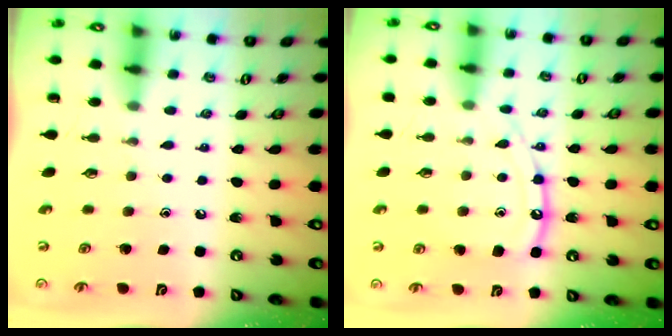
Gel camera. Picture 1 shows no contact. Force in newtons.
{"total": 12.8, "press": 12.7, "slide": 1.1}